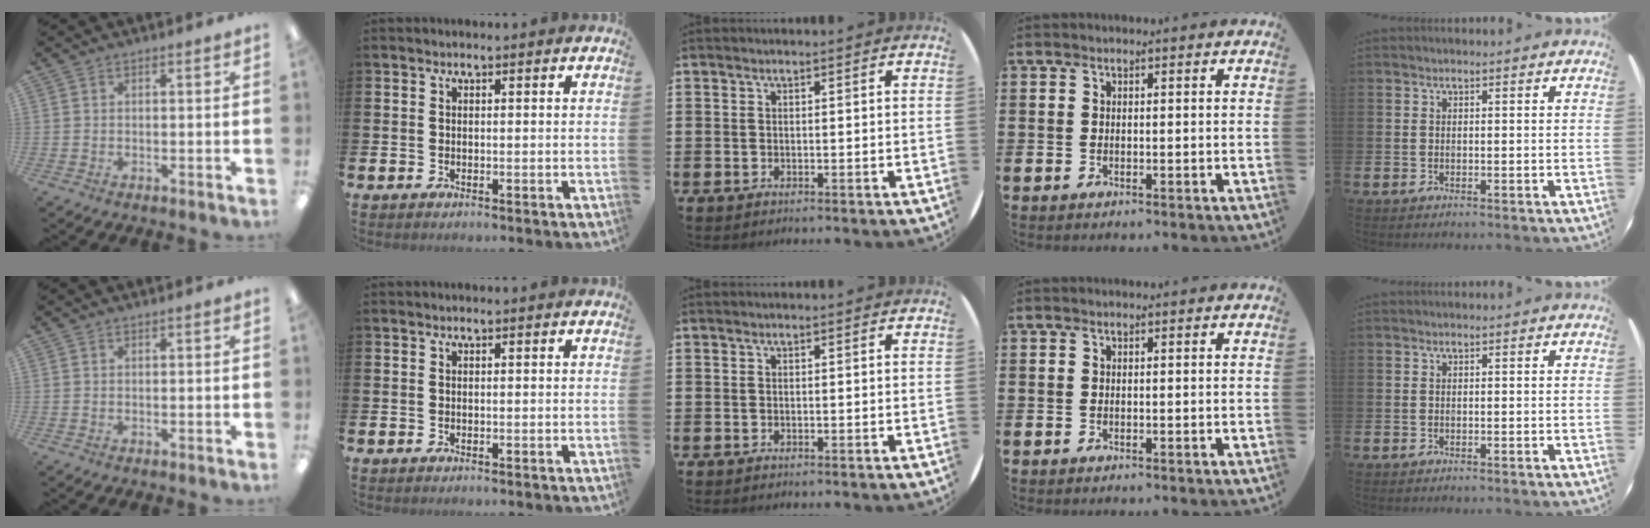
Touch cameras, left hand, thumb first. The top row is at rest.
{}